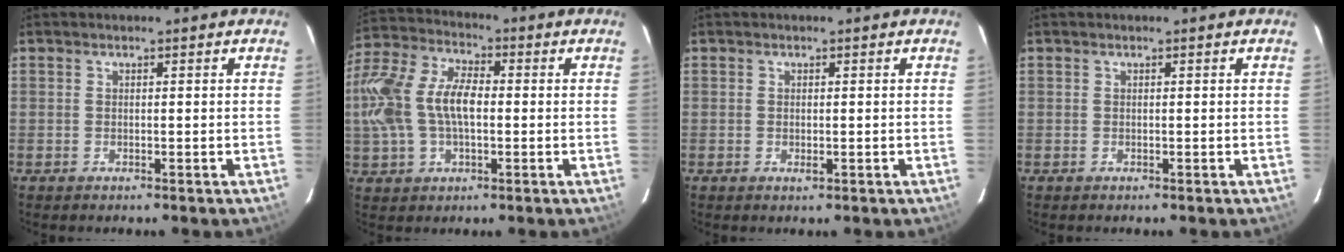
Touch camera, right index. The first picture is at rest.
{"total": 16.7, "force": [-0.3, 9.8, 13.5], "torque": [-0.293, 0.021, -0.005]}
{"total": 0.9, "force": [-0.2, 0.6, 0.8], "torque": [-0.013, 0.000, -0.002]}
{"total": 0.0}